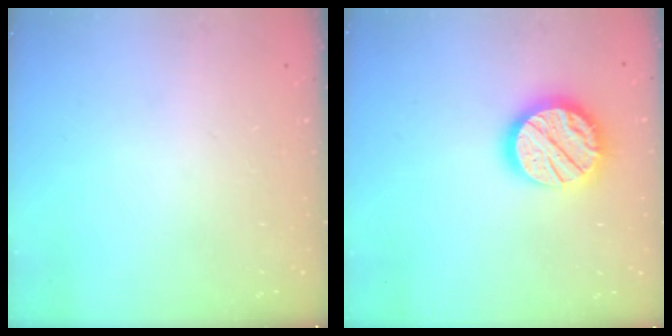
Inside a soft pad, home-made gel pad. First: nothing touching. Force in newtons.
{"total": 16.7, "press": 16.7, "slide": 1.3}